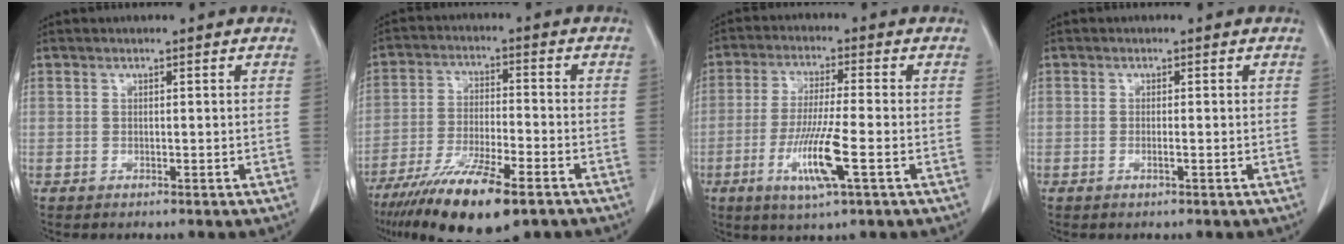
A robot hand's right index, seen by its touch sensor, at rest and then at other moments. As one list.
[{"total": 15.2, "force": [-10.1, 2.9, 11.0], "torque": [-0.201, -0.035, -0.175]}, {"total": 9.6, "force": [-3.3, 0.2, 9.0], "torque": [-0.177, -0.017, -0.063]}, {"total": 0.9, "force": [-0.3, 0.0, 0.8], "torque": [-0.017, -0.001, -0.005]}]